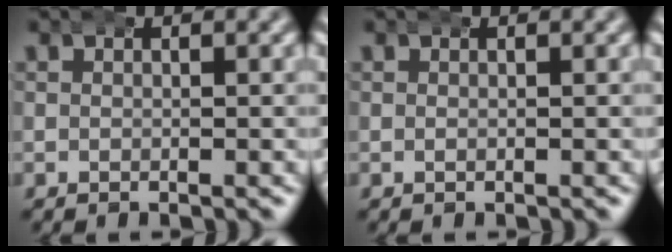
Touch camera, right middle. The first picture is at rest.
{"total": 0.0}